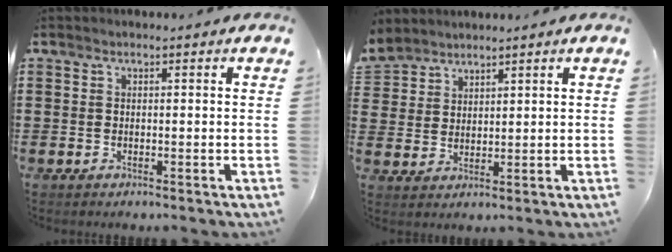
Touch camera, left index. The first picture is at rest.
{"total": 3.7, "force": [3.3, 1.5, -0.4], "torque": [-0.009, -0.006, 0.065]}